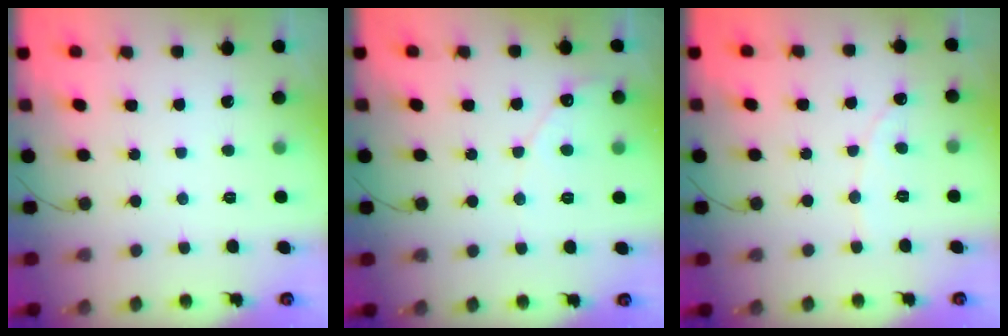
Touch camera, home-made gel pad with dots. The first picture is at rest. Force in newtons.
{"total": 4.0, "press": 4.0, "slide": 0.3}
{"total": 1.9, "press": 1.9, "slide": 0.1}